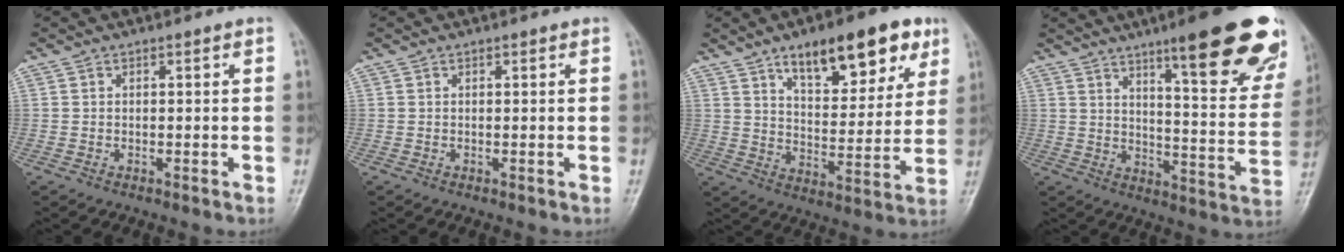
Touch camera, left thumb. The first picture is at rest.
{"total": 0.0}
{"total": 17.6, "force": [10.2, 7.4, 12.2], "torque": [-0.128, -0.042, 0.156]}
{"total": 24.8, "force": [15.4, 5.0, 18.8], "torque": [-0.214, -0.068, 0.208]}